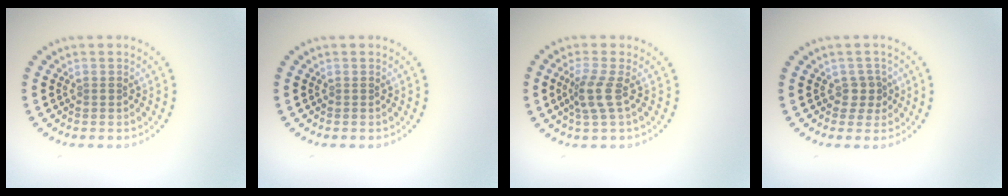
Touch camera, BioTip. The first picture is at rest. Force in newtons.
{"total": 0.0}
{"total": 2.6, "press": 2.0, "slide": 1.7}
{"total": 1.7, "press": 1.4, "slide": 0.9}